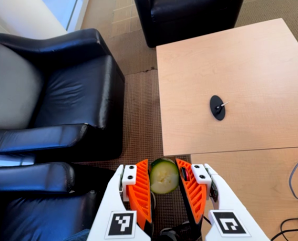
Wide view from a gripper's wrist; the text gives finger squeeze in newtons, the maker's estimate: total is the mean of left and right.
{"total": 10.4, "left": 10.7, "right": 10.1}